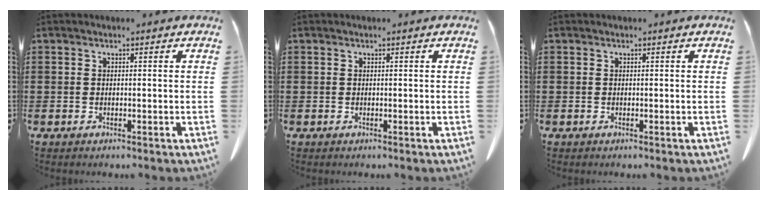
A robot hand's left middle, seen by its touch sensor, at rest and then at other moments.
{"total": 0.0}
{"total": 0.0}